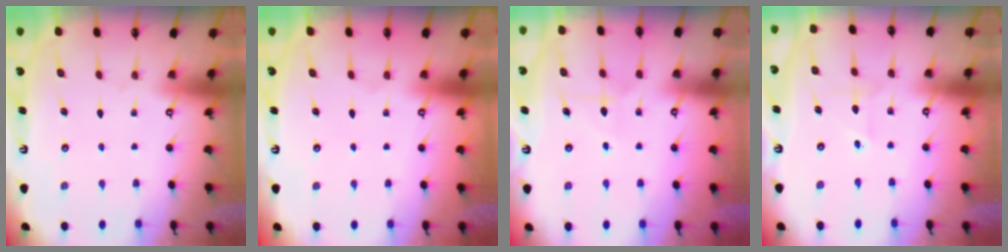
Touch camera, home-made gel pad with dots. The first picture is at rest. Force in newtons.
{"total": 0.0}
{"total": 5.5, "press": 5.5, "slide": 0.3}
{"total": 2.6, "press": 2.5, "slide": 0.9}